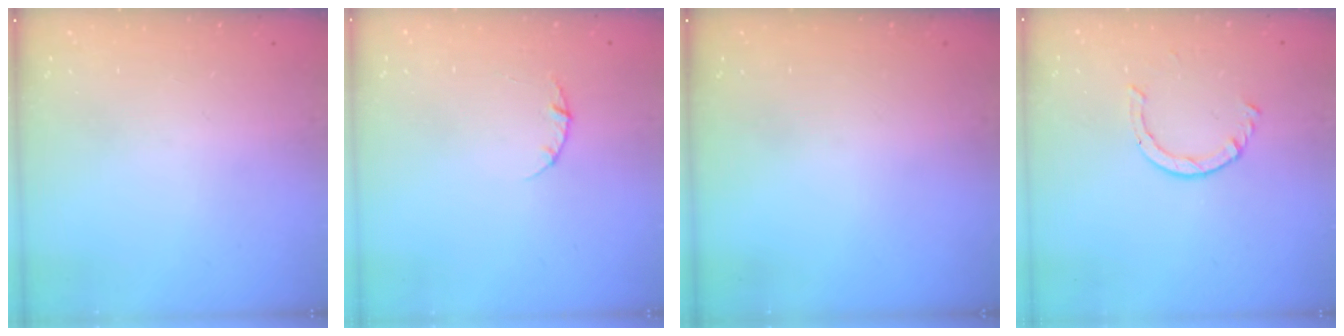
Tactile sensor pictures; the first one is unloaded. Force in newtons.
{"total": 2.8, "press": 2.8, "slide": 0.4}
{"total": 0.0}
{"total": 2.3, "press": 2.3, "slide": 0.2}